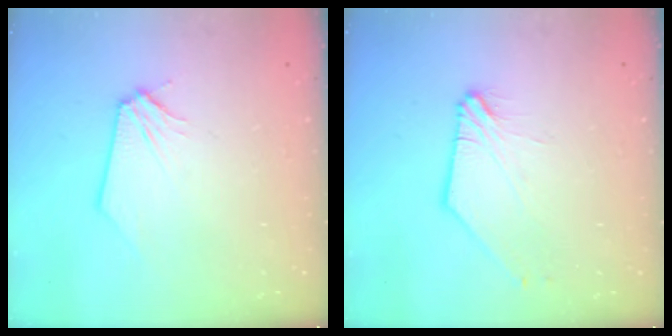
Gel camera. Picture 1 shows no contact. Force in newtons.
{"total": 2.3, "press": 2.3, "slide": 0.2}